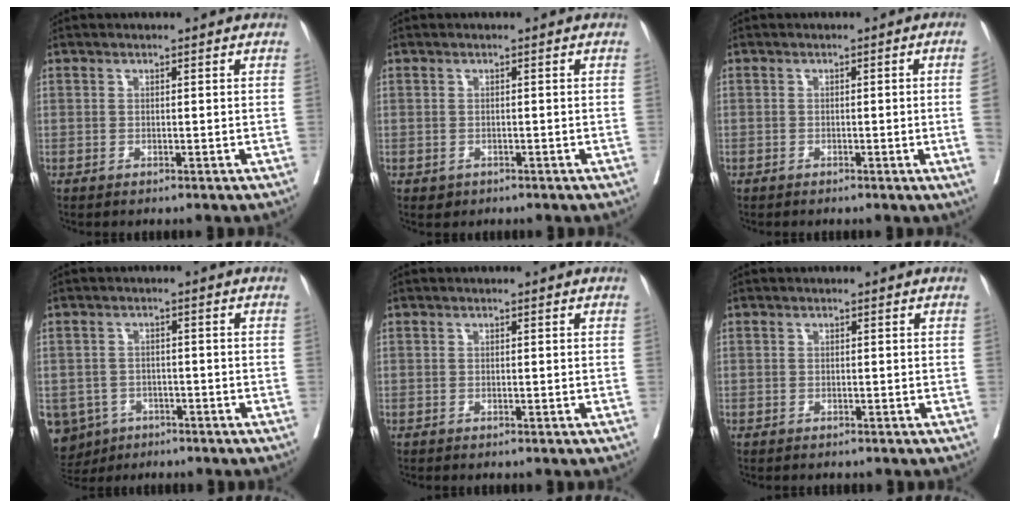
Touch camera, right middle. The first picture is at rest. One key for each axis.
{"total": 1.1, "fx": -0.6, "fy": 0.9, "fz": 0.2, "tx": -0.004, "ty": 0.002, "tz": -0.004}
{"total": 2.8, "fx": -0.7, "fy": -0.9, "fz": 2.6, "tx": -0.034, "ty": -0.003, "tz": -0.010}
{"total": 8.3, "fx": -4.7, "fy": 6.7, "fz": 1.5, "tx": -0.042, "ty": 0.000, "tz": -0.066}
{"total": 0.0}
{"total": 1.1, "fx": -1.1, "fy": 0.3, "fz": 0.4, "tx": -0.008, "ty": -0.003, "tz": -0.015}